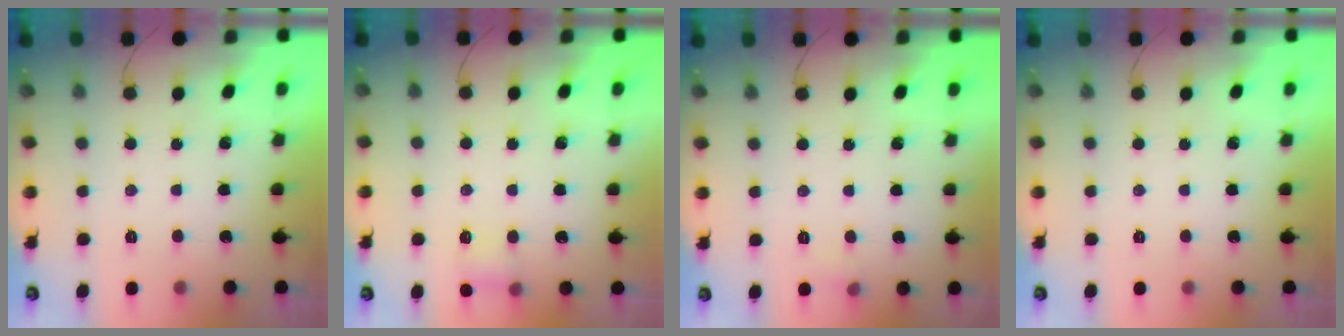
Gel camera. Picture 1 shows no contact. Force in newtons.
{"total": 3.8, "press": 3.6, "slide": 1.2}
{"total": 2.9, "press": 2.8, "slide": 0.9}
{"total": 0.0}